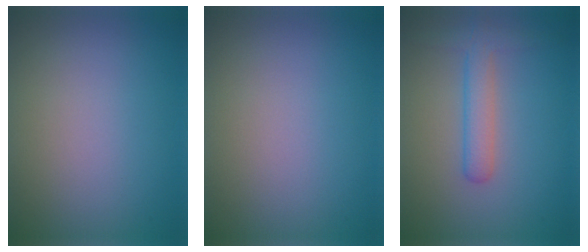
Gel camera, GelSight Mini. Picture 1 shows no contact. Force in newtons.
{"total": 0.0}
{"total": 3.0, "press": 3.0, "slide": 0.0}